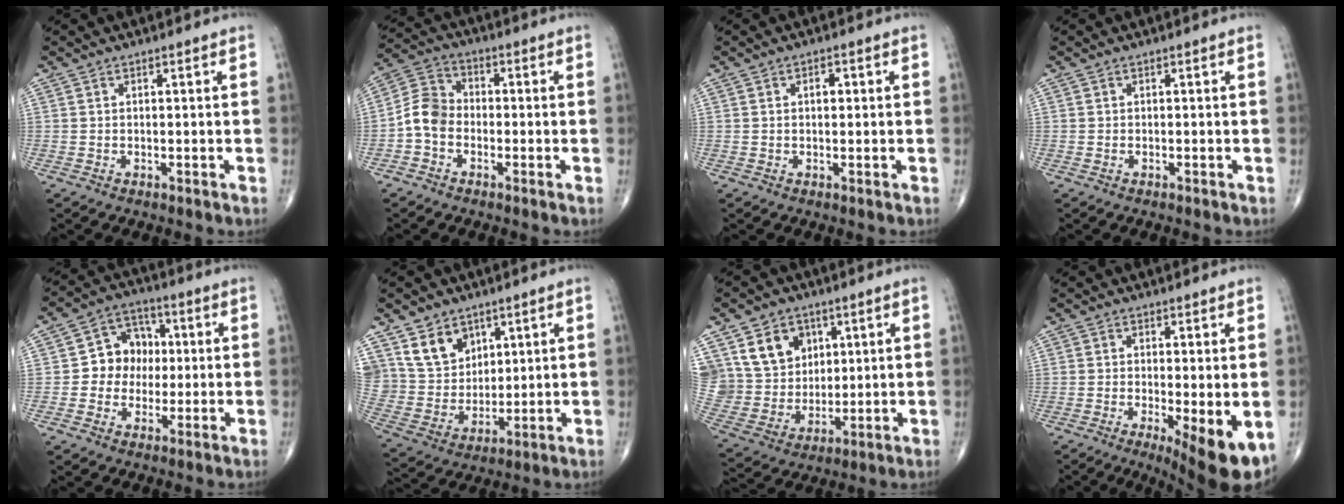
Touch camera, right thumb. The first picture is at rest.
{"total": 6.6, "force": [-1.9, 5.1, 3.8], "torque": [-0.060, 0.026, -0.052]}
{"total": 1.9, "force": [0.4, 1.1, 1.5], "torque": [-0.020, 0.004, 0.005]}
{"total": 0.0}
{"total": 8.8, "force": [0.1, 7.6, 4.5], "torque": [-0.027, 0.021, -0.009]}
{"total": 11.3, "force": [6.7, 8.2, 4.0], "torque": [-0.043, -0.040, 0.140]}
{"total": 15.4, "force": [6.7, 12.2, 6.6], "torque": [-0.094, -0.013, 0.141]}
{"total": 9.9, "force": [-3.2, 2.6, 9.0], "torque": [-0.125, -0.022, -0.045]}